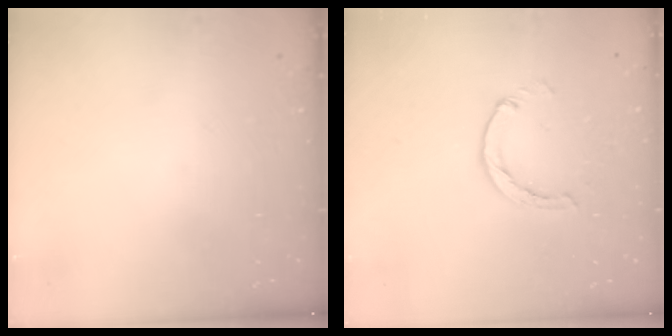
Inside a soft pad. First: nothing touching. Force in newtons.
{"total": 2.9, "press": 2.9, "slide": 0.4}